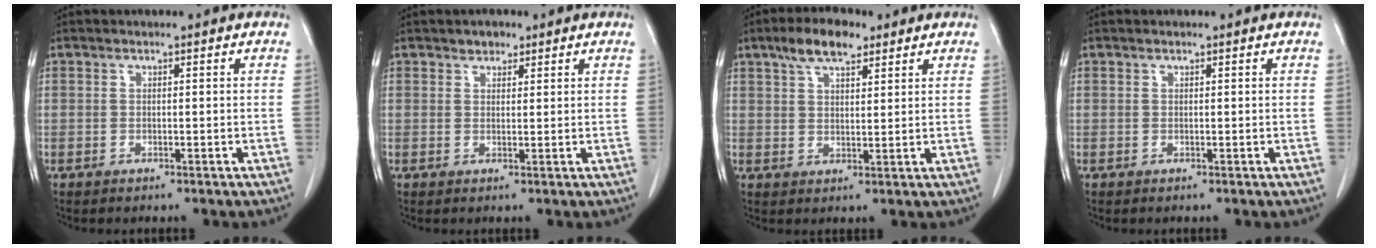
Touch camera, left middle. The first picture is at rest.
{"total": 1.7, "force": [1.3, 1.1, 0.4], "torque": [-0.007, -0.001, 0.018]}
{"total": 6.8, "force": [4.5, 2.4, 4.4], "torque": [-0.085, 0.014, 0.081]}
{"total": 0.0}